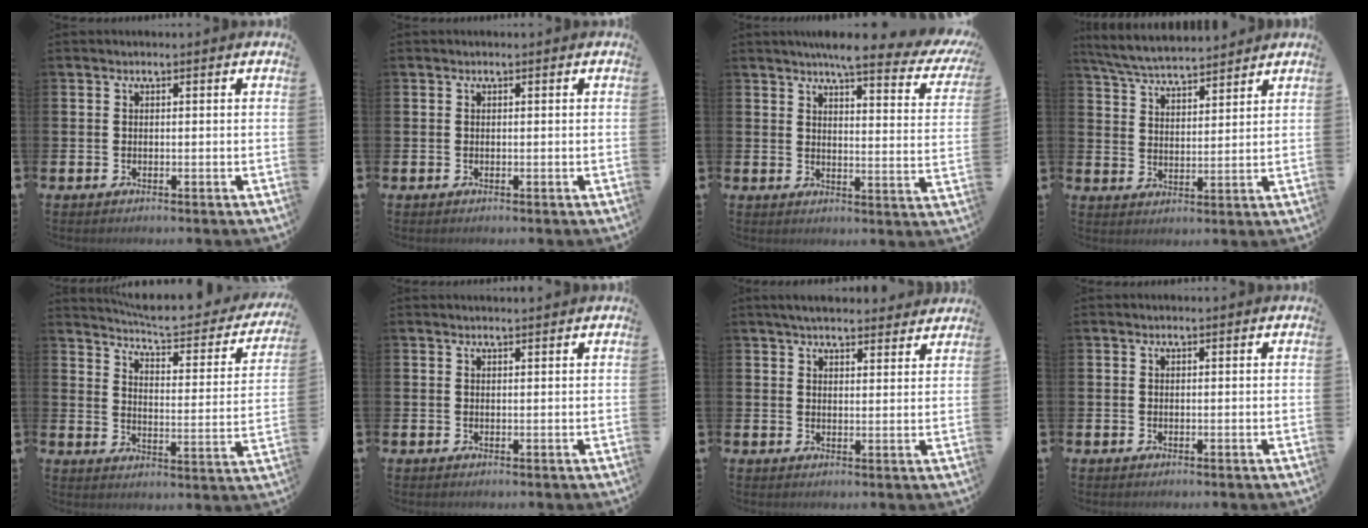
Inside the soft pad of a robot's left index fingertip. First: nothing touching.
{"total": 0.0}
{"total": 6.2, "force": [5.3, 0.9, 3.1], "torque": [-0.047, -0.042, 0.082]}
{"total": 6.0, "force": [5.8, 0.6, 1.1], "torque": [-0.041, -0.030, 0.104]}
{"total": 5.7, "force": [5.2, 1.1, 1.9], "torque": [-0.055, -0.045, 0.081]}
{"total": 0.7, "force": [0.7, -0.1, 0.0], "torque": [0.006, -0.004, 0.012]}
{"total": 4.2, "force": [4.0, 0.9, 1.1], "torque": [-0.015, -0.016, 0.070]}
{"total": 0.0}